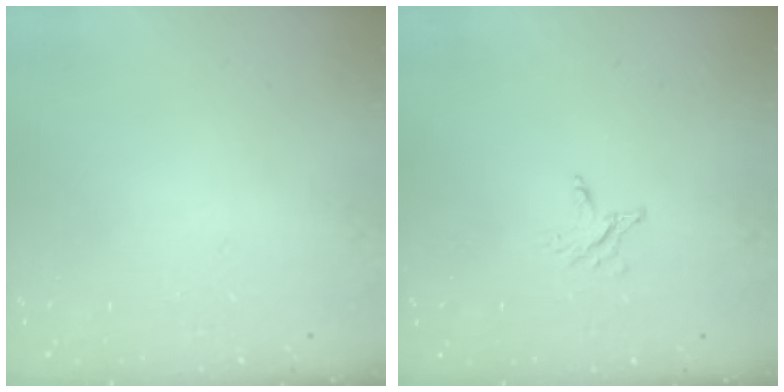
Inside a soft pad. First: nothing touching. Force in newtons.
{"total": 2.8, "press": 2.7, "slide": 0.4}